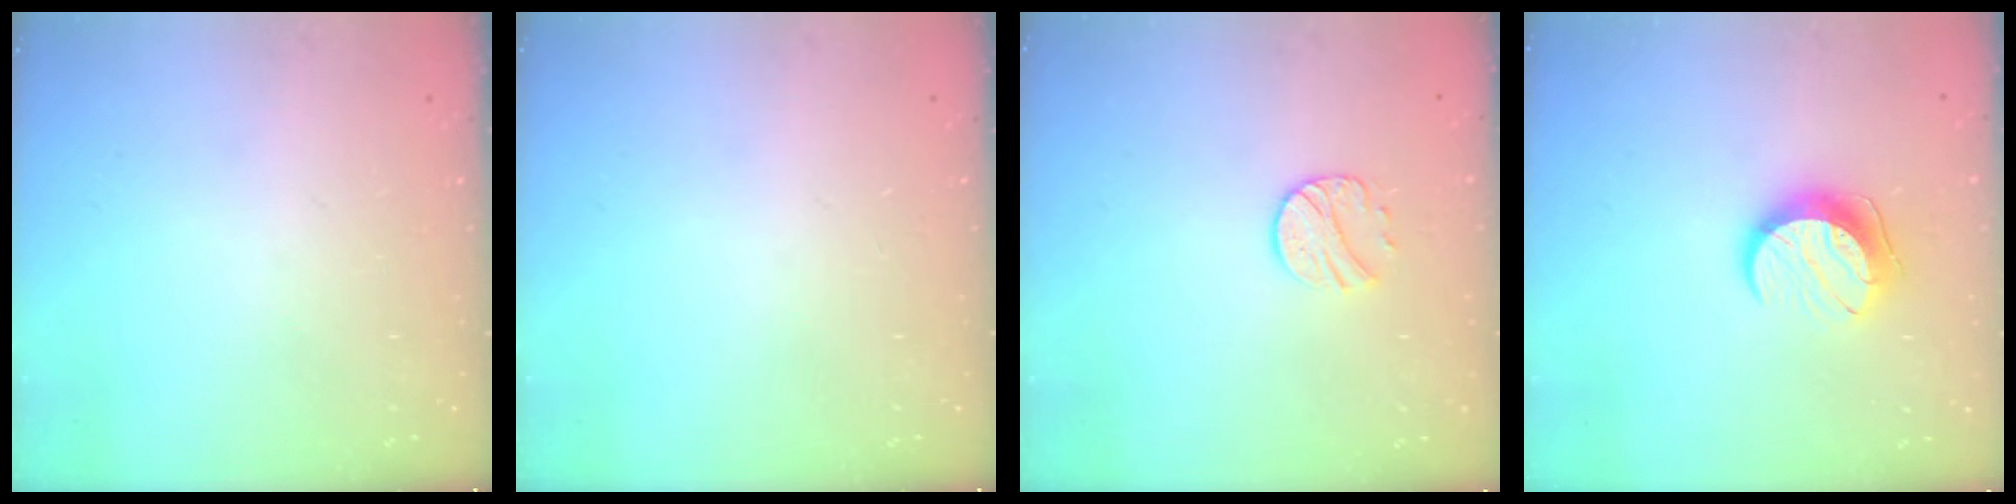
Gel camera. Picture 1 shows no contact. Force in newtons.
{"total": 0.0}
{"total": 9.3, "press": 9.3, "slide": 0.6}
{"total": 10.1, "press": 10.1, "slide": 0.5}